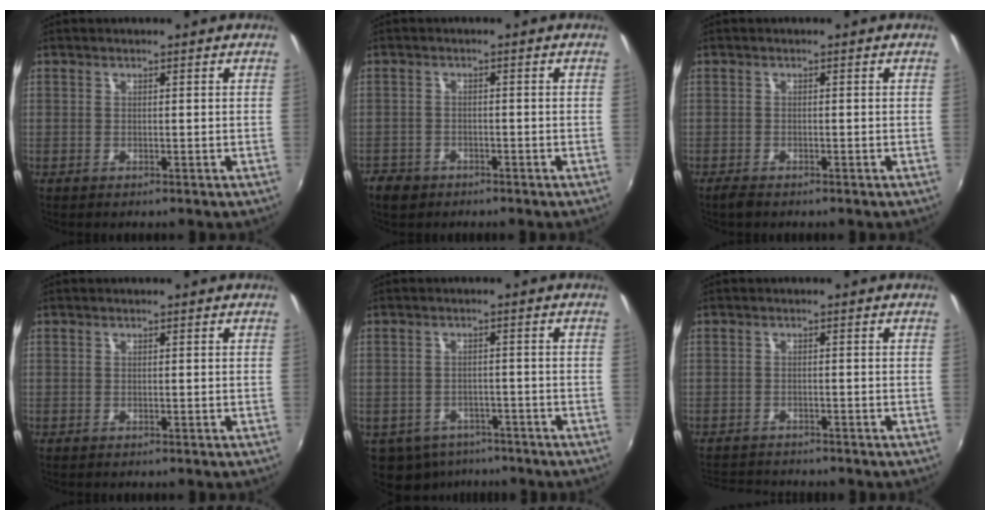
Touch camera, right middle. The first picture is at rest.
{"total": 4.0, "force": [-2.8, 2.6, 1.1], "torque": [-0.039, -0.003, -0.050]}
{"total": 1.8, "force": [-1.5, 0.5, 0.8], "torque": [-0.020, -0.005, -0.029]}
{"total": 0.0}
{"total": 9.7, "force": [-6.2, 6.5, 3.6], "torque": [-0.098, -0.013, -0.081]}
{"total": 6.1, "force": [-5.8, 1.4, 1.4], "torque": [-0.046, -0.007, -0.095]}